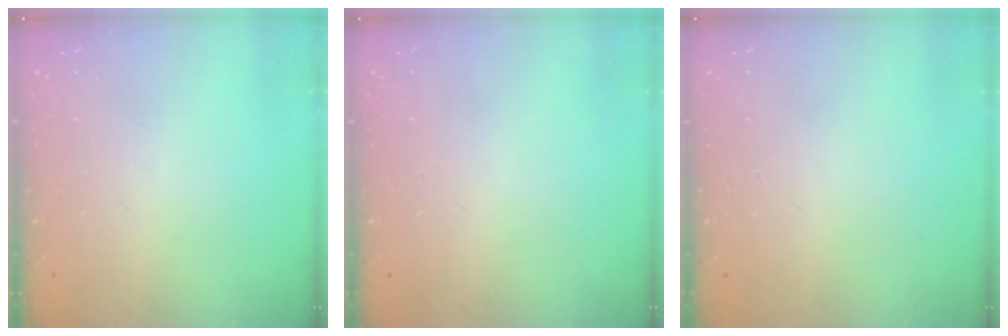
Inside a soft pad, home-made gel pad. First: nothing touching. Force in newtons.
{"total": 0.0}
{"total": 0.0}